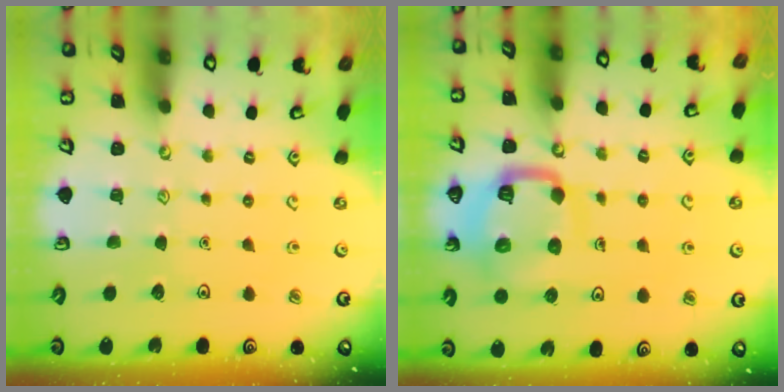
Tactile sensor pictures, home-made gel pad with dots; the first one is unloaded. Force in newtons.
{"total": 12.6, "press": 12.6, "slide": 1.4}